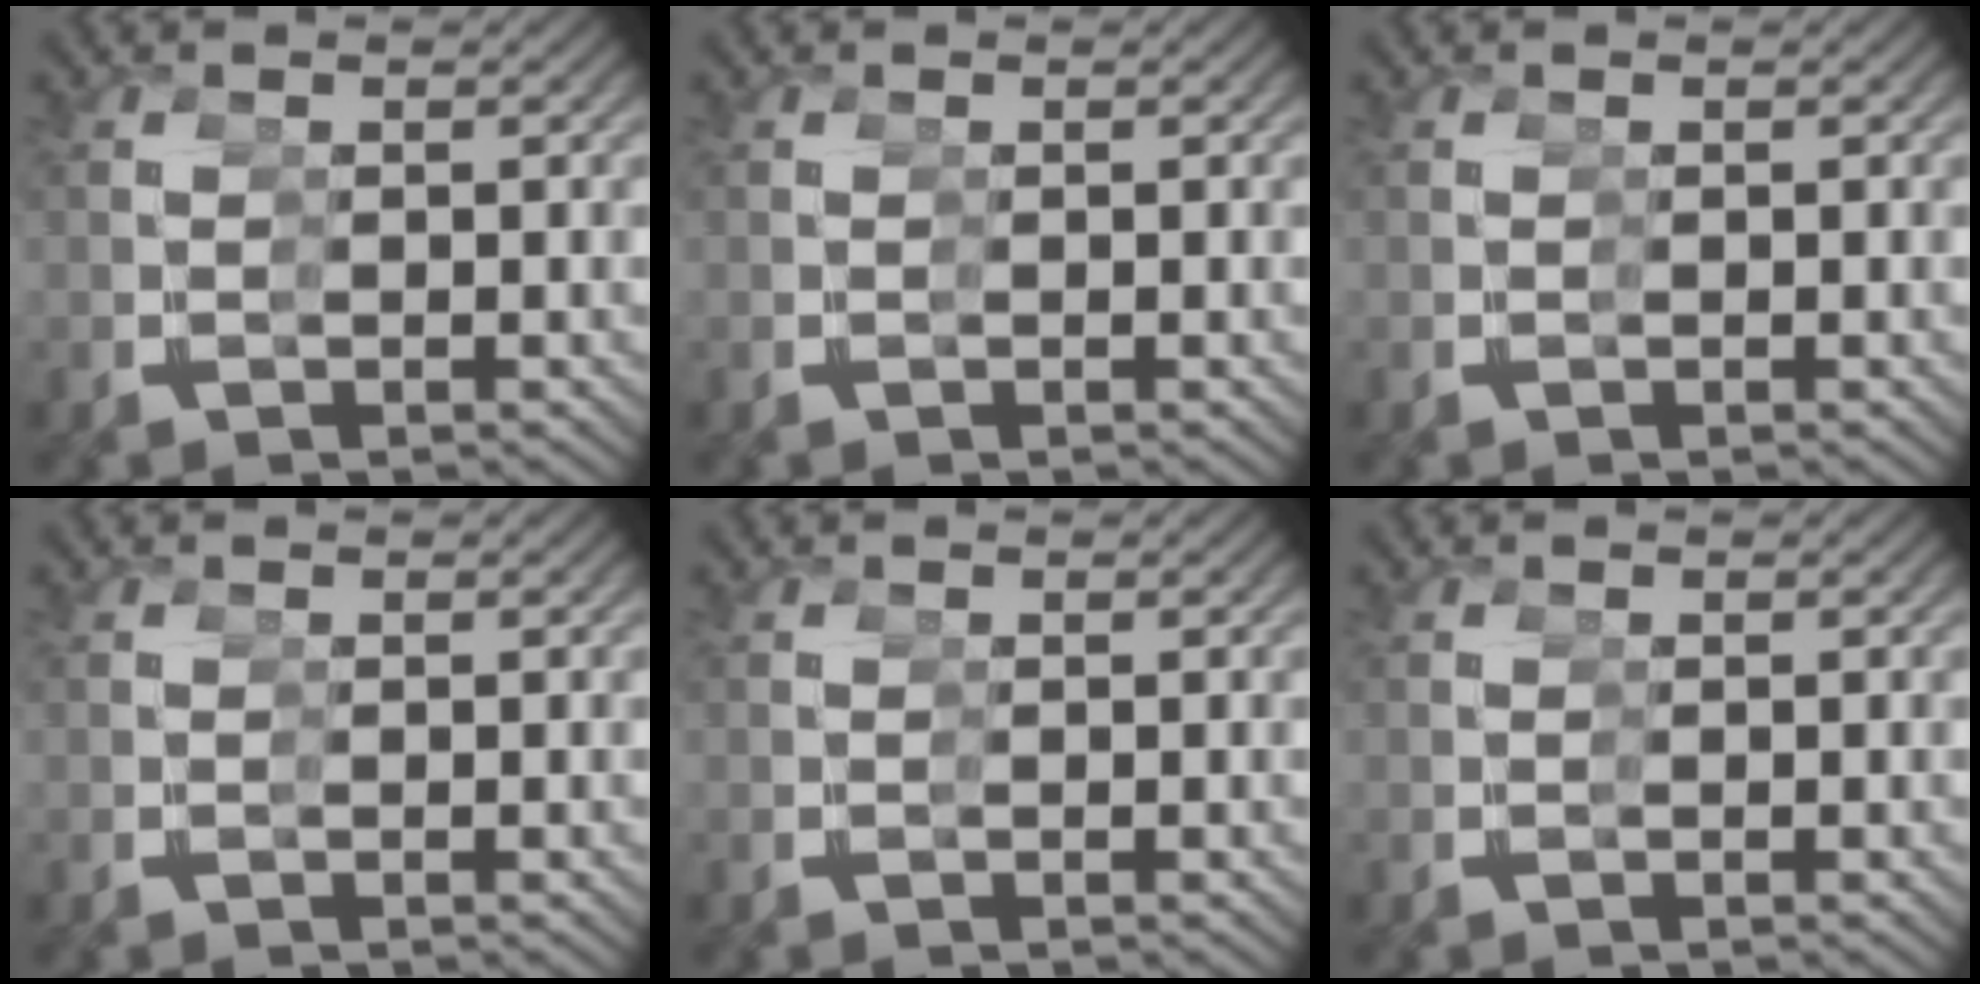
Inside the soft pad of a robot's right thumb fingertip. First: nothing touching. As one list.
[{"total": 0.0}, {"total": 0.0}, {"total": 0.0}, {"total": 0.0}, {"total": 0.0}]